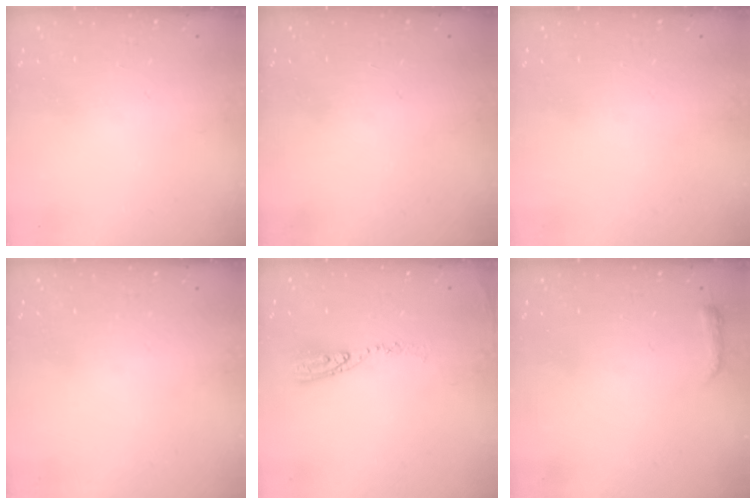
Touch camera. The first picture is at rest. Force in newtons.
{"total": 1.0, "press": 0.0, "slide": 1.0}
{"total": 0.0}
{"total": 0.0}
{"total": 6.8, "press": 6.8, "slide": 0.6}
{"total": 3.6, "press": 3.5, "slide": 0.6}